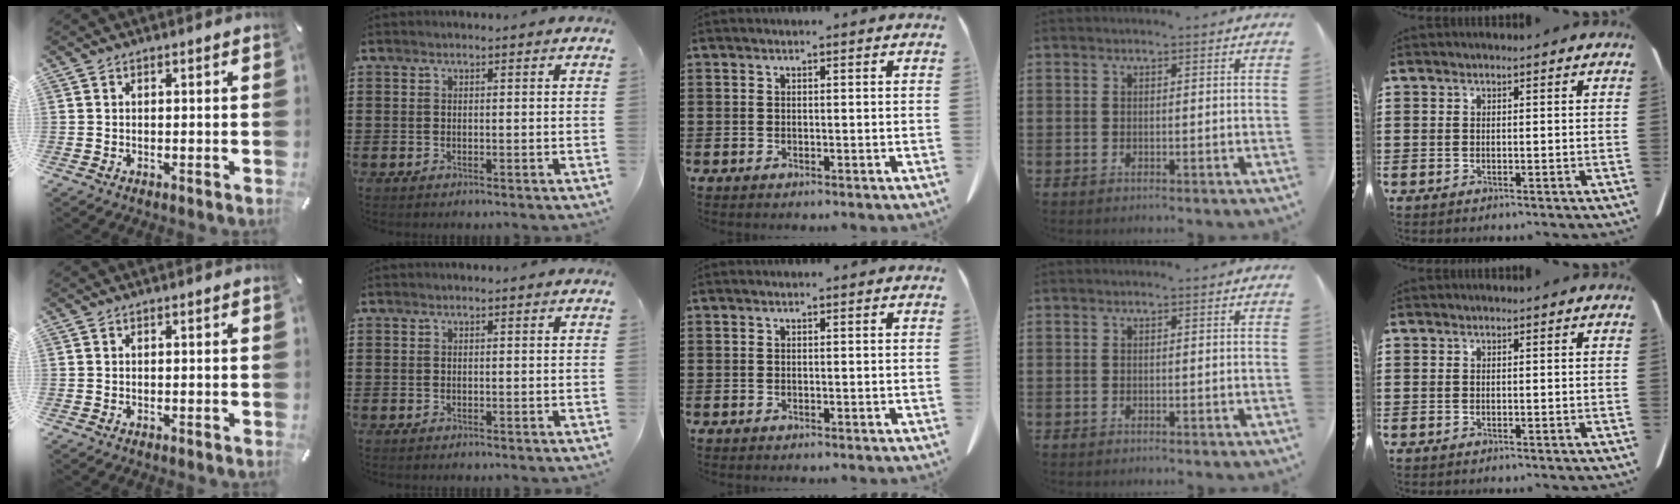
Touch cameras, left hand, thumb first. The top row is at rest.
{}